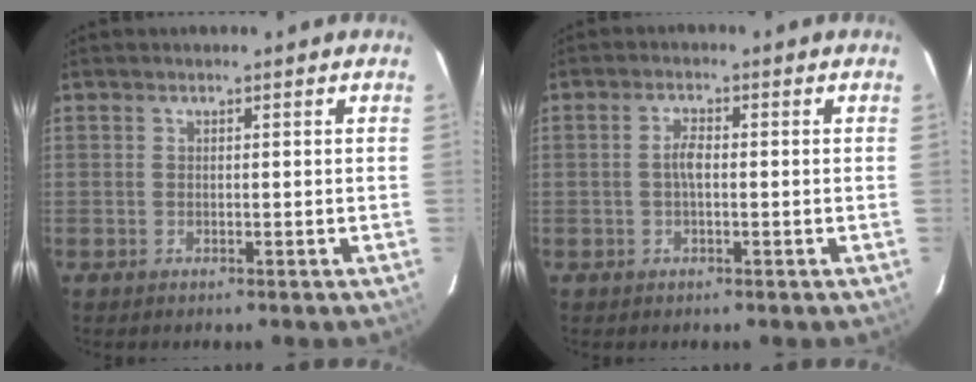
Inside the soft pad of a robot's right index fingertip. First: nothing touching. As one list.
[{"total": 2.4, "force": [-0.3, 0.9, 2.2], "torque": [-0.044, 0.005, -0.004]}]